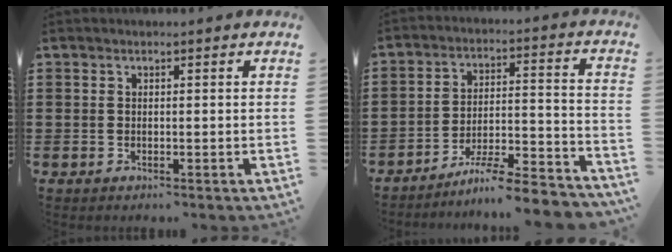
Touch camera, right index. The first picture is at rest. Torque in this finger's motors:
{"motor_torque": [2.14, 0.00, 0.16, 0.05]}